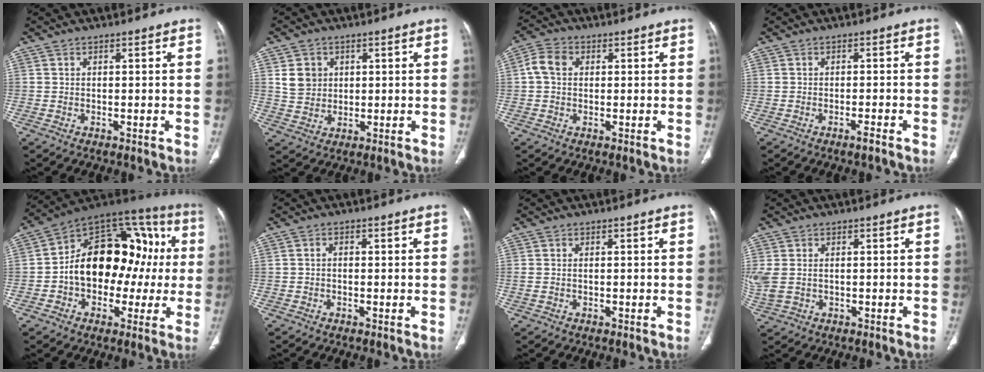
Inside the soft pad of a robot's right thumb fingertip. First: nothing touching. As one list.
[{"total": 5.4, "force": [1.6, 4.7, 2.1], "torque": [-0.018, -0.006, 0.036]}, {"total": 4.9, "force": [0.7, 3.8, 3.0], "torque": [-0.059, 0.014, 0.009]}, {"total": 1.6, "force": [-1.2, 0.0, 1.1], "torque": [-0.026, 0.005, -0.022]}, {"total": 22.4, "force": [-0.2, 15.1, 16.5], "torque": [-0.206, 0.063, -0.004]}, {"total": 0.8, "force": [-0.2, 0.6, 0.6], "torque": [-0.008, 0.002, -0.007]}, {"total": 1.2, "force": [0.0, 0.7, 1.0], "torque": [-0.032, 0.006, 0.005]}, {"total": 5.8, "force": [0.1, 4.0, 4.2], "torque": [-0.122, 0.004, 0.012]}]